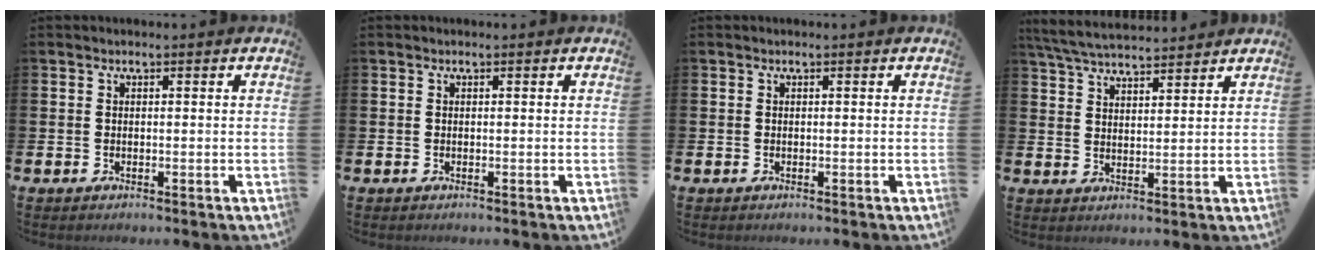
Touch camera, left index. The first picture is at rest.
{"total": 0.0}
{"total": 0.0}
{"total": 5.6, "force": [5.4, 0.7, 1.2], "torque": [-0.042, -0.025, 0.099]}